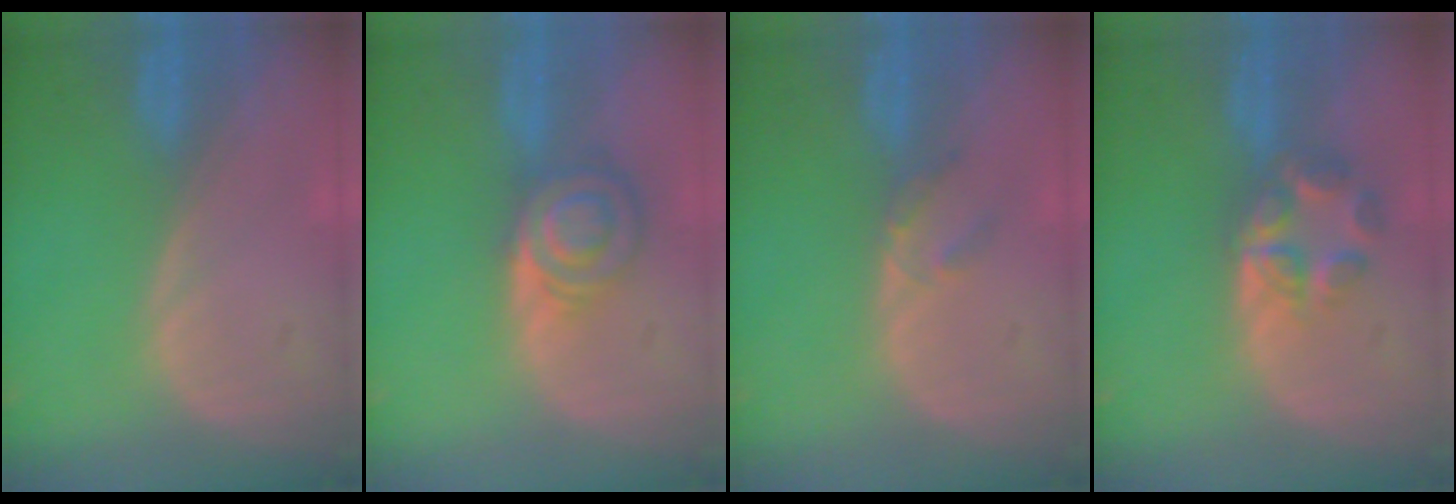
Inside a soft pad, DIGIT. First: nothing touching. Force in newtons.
{"total": 6.0, "press": 6.0, "slide": 0.2}
{"total": 2.3, "press": 2.0, "slide": 1.1}
{"total": 5.9, "press": 5.3, "slide": 2.5}